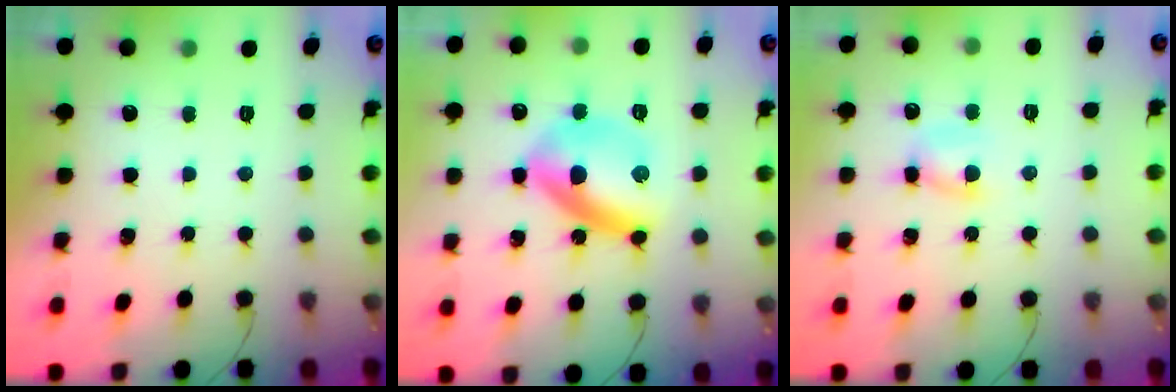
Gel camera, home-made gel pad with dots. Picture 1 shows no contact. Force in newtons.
{"total": 13.6, "press": 13.6, "slide": 0.7}
{"total": 5.6, "press": 5.6, "slide": 0.2}